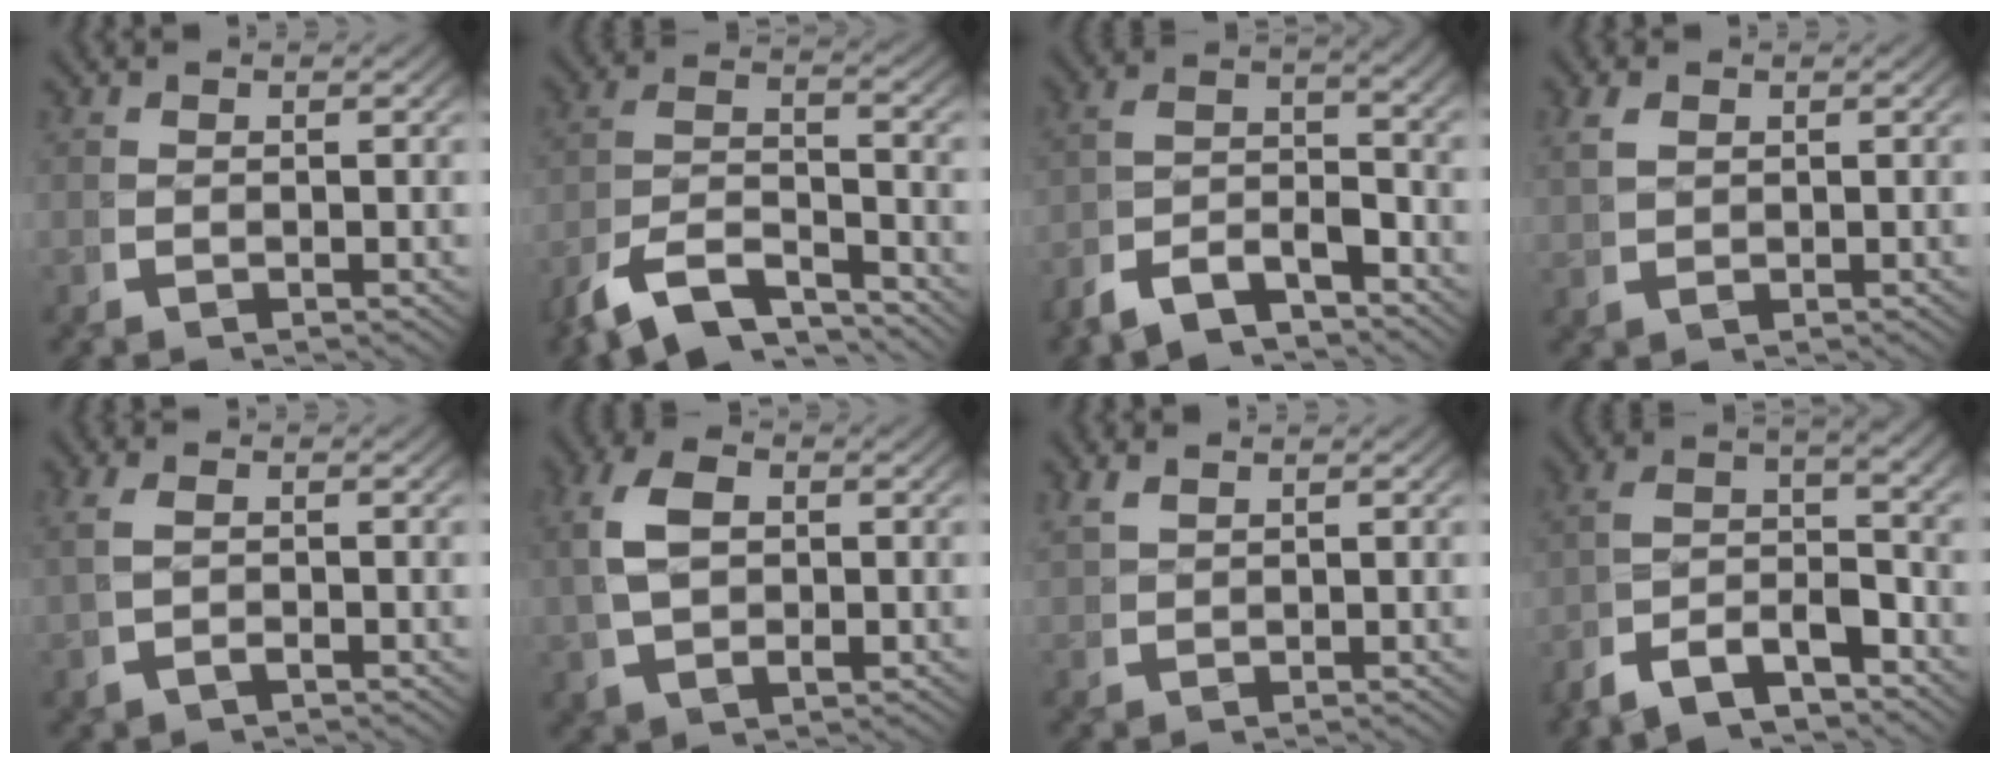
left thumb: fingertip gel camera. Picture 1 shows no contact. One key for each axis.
{"total": 9.4, "fx": -5.2, "fy": 5.4, "fz": 5.7, "tx": -0.124, "ty": -0.041, "tz": -0.077}
{"total": 6.3, "fx": -3.0, "fy": 3.4, "fz": 4.4, "tx": -0.079, "ty": -0.016, "tz": -0.050}
{"total": 2.1, "fx": 1.2, "fy": 1.3, "fz": 1.2, "tx": -0.024, "ty": -0.001, "tz": 0.030}
{"total": 2.0, "fx": 0.2, "fy": 0.9, "fz": 1.7, "tx": -0.046, "ty": 0.001, "tz": 0.006}
{"total": 5.8, "fx": 1.2, "fy": 3.7, "fz": 4.4, "tx": -0.099, "ty": -0.001, "tz": 0.027}
{"total": 1.7, "fx": 1.6, "fy": 0.2, "fz": 0.4, "tx": -0.011, "ty": 0.006, "tz": 0.040}
{"total": 7.6, "fx": -2.3, "fy": 4.5, "fz": 5.7, "tx": -0.110, "ty": -0.015, "tz": -0.041}